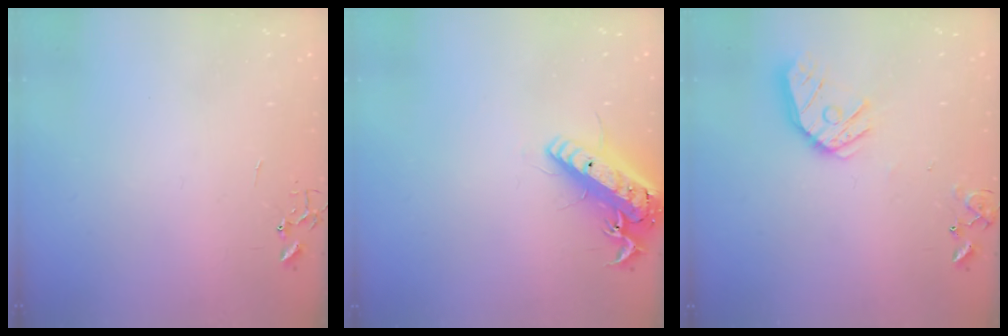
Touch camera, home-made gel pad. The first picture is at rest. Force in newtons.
{"total": 17.6, "press": 17.2, "slide": 3.6}
{"total": 14.4, "press": 14.3, "slide": 1.9}